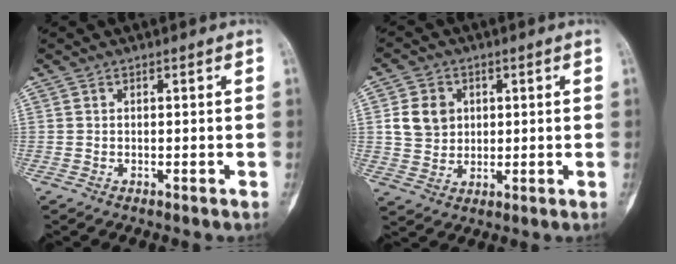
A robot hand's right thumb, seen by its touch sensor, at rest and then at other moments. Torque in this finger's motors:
{"motor_torque": [0.58, 0.58, 0.25, -0.20, 0.00]}